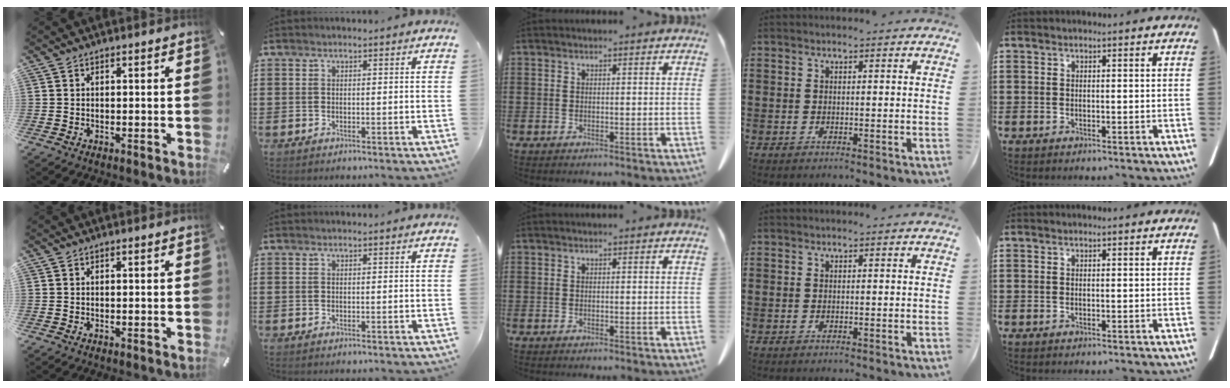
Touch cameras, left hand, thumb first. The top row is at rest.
{}